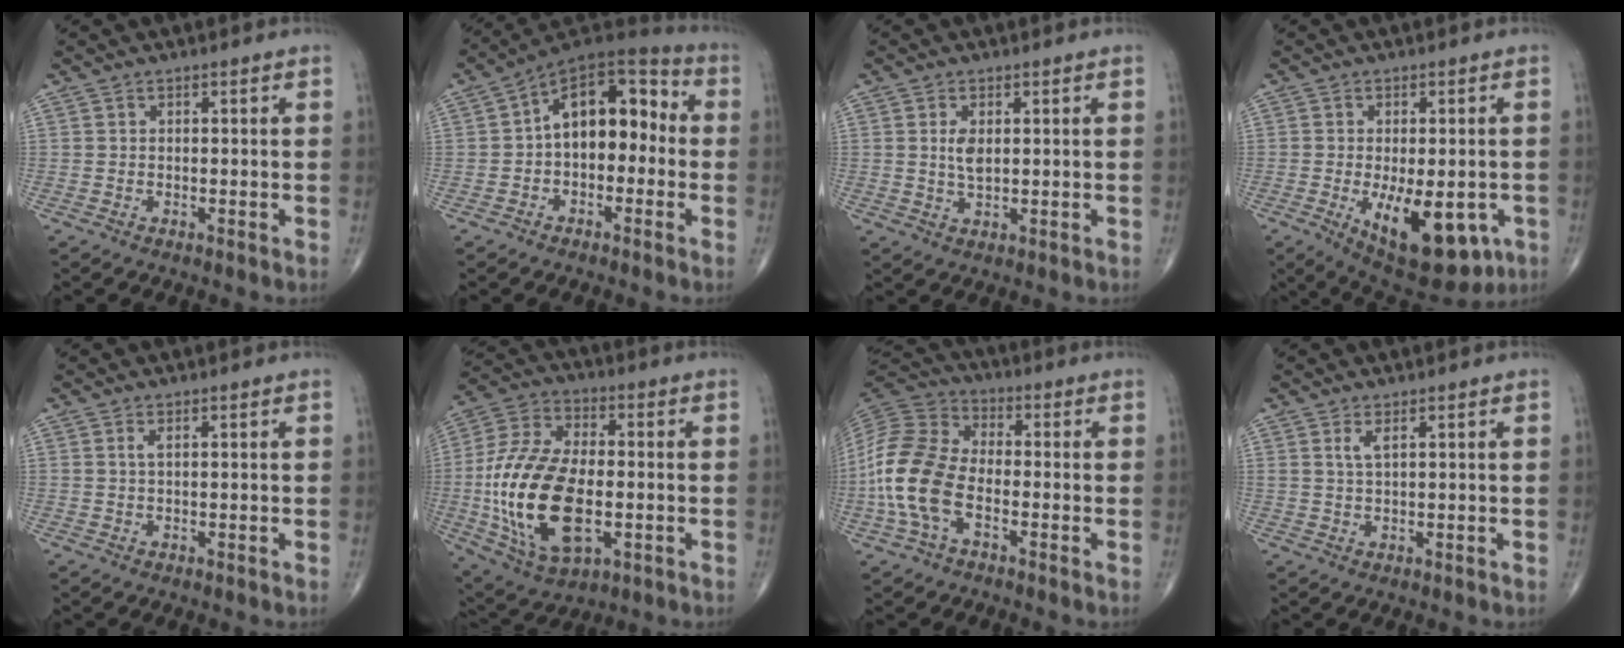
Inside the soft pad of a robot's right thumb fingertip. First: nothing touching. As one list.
[{"total": 14.3, "force": [-0.1, 8.7, 11.3], "torque": [-0.130, 0.048, -0.018]}, {"total": 3.3, "force": [0.7, 1.6, 2.8], "torque": [-0.053, -0.007, 0.015]}, {"total": 15.6, "force": [-5.0, 7.5, 12.8], "torque": [-0.171, -0.011, -0.051]}, {"total": 0.7, "force": [0.3, 0.1, 0.7], "torque": [-0.022, 0.004, 0.007]}, {"total": 23.0, "force": [-3.3, 12.3, 19.2], "torque": [-0.388, 0.004, -0.047]}, {"total": 14.5, "force": [-3.6, 8.3, 11.3], "torque": [-0.244, 0.030, -0.079]}, {"total": 1.8, "force": [0.9, 0.3, 1.5], "torque": [-0.036, -0.004, 0.023]}]